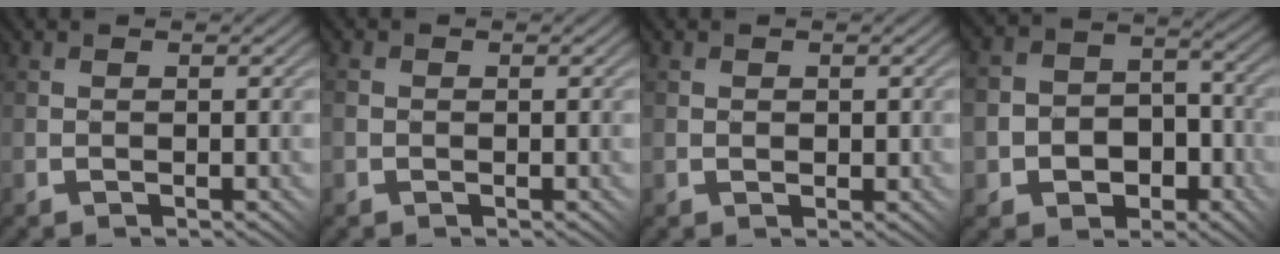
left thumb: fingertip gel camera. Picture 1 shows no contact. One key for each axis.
{"total": 1.2, "fx": 0.0, "fy": 1.2, "fz": 0.3, "tx": -0.012, "ty": 0.003, "tz": 0.002}
{"total": 1.3, "fx": 0.4, "fy": 1.2, "fz": 0.2, "tx": -0.006, "ty": 0.001, "tz": 0.008}
{"total": 9.5, "fx": -3.7, "fy": 7.5, "fz": 4.5, "tx": -0.082, "ty": -0.015, "tz": -0.083}